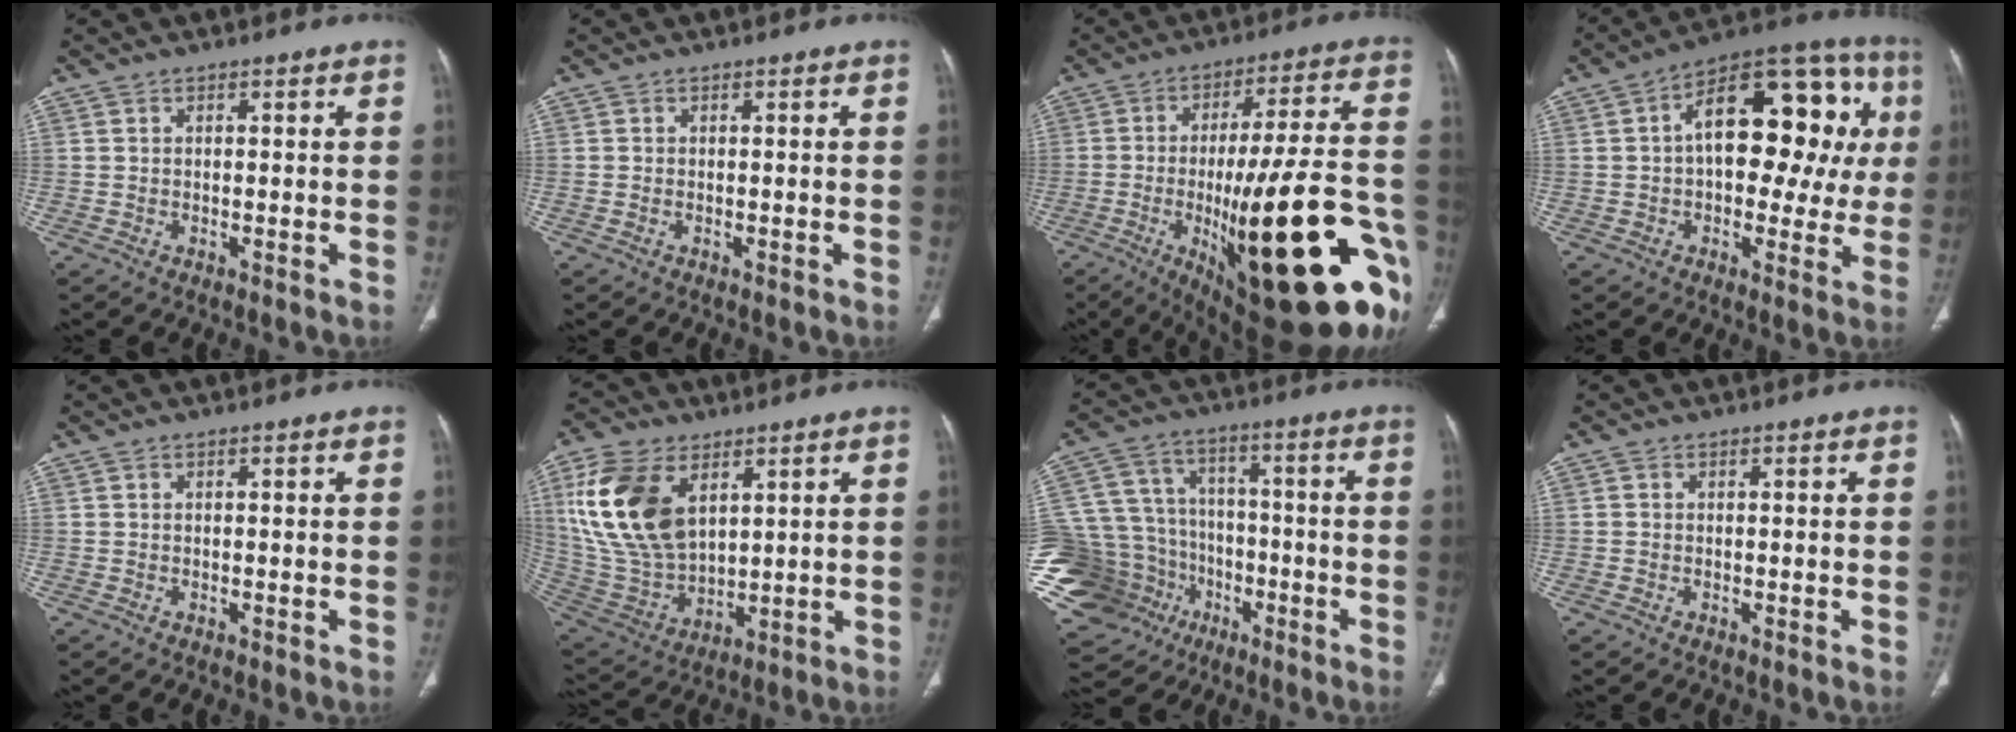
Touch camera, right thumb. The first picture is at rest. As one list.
[{"total": 1.0, "force": [0.4, 0.3, -0.8], "torque": [0.011, 0.001, 0.008]}, {"total": 34.4, "force": [-10.6, 10.2, 31.1], "torque": [-0.383, 0.028, -0.141]}, {"total": 21.7, "force": [3.0, 11.6, 18.1], "torque": [-0.207, 0.043, 0.030]}, {"total": 0.0}, {"total": 19.5, "force": [6.8, 12.0, 13.8], "torque": [-0.266, -0.024, 0.142]}, {"total": 29.3, "force": [-10.8, 23.3, 14.1], "torque": [-0.350, 0.075, -0.173]}, {"total": 1.1, "force": [0.5, 0.3, -0.9], "torque": [0.015, 0.001, 0.005]}]